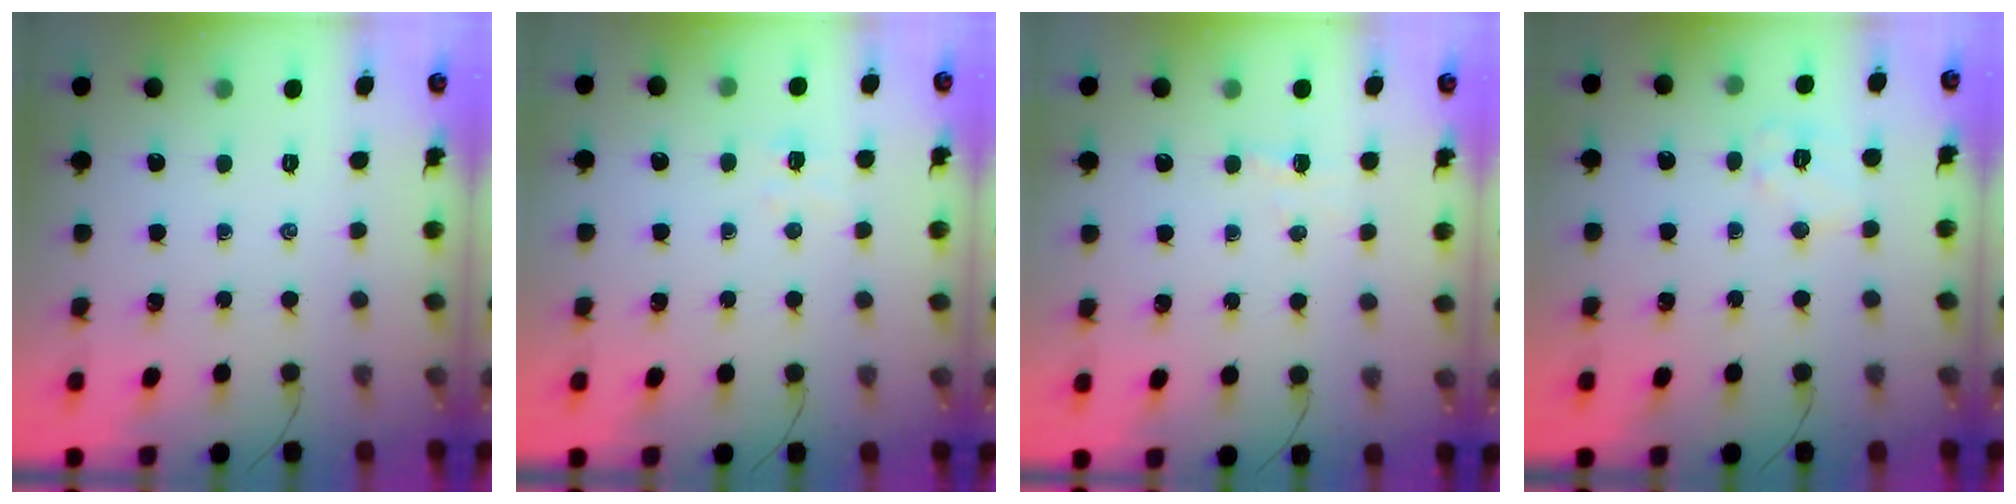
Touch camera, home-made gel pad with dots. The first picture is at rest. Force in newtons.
{"total": 4.0, "press": 3.9, "slide": 0.9}
{"total": 3.0, "press": 2.9, "slide": 0.7}
{"total": 7.1, "press": 7.1, "slide": 1.0}